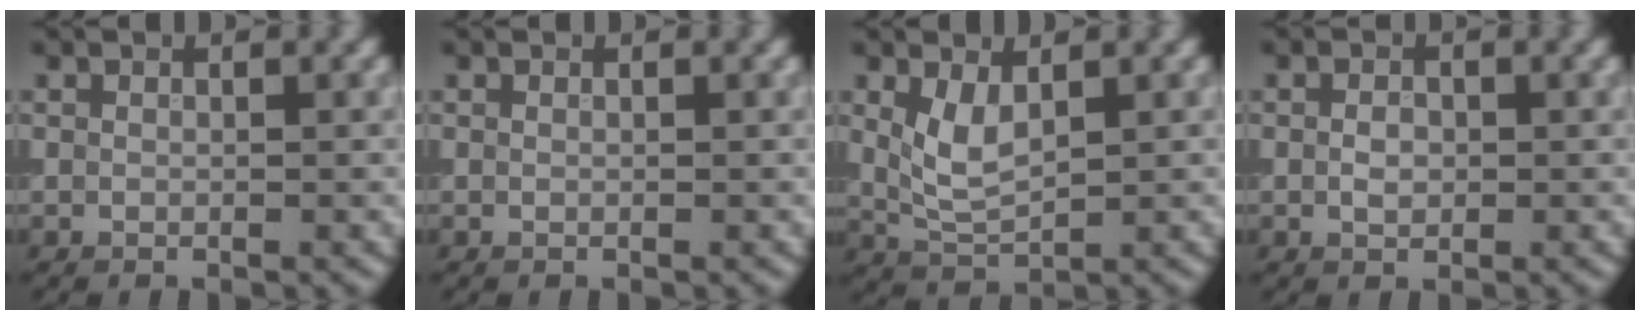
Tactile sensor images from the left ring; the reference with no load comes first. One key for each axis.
{"total": 0.0}
{"total": 3.2, "fx": 0.9, "fy": 1.5, "fz": 2.7, "tx": -0.060, "ty": -0.004, "tz": 0.024}
{"total": 1.4, "fx": -0.1, "fy": 1.0, "fz": 1.0, "tx": -0.017, "ty": 0.000, "tz": -0.004}